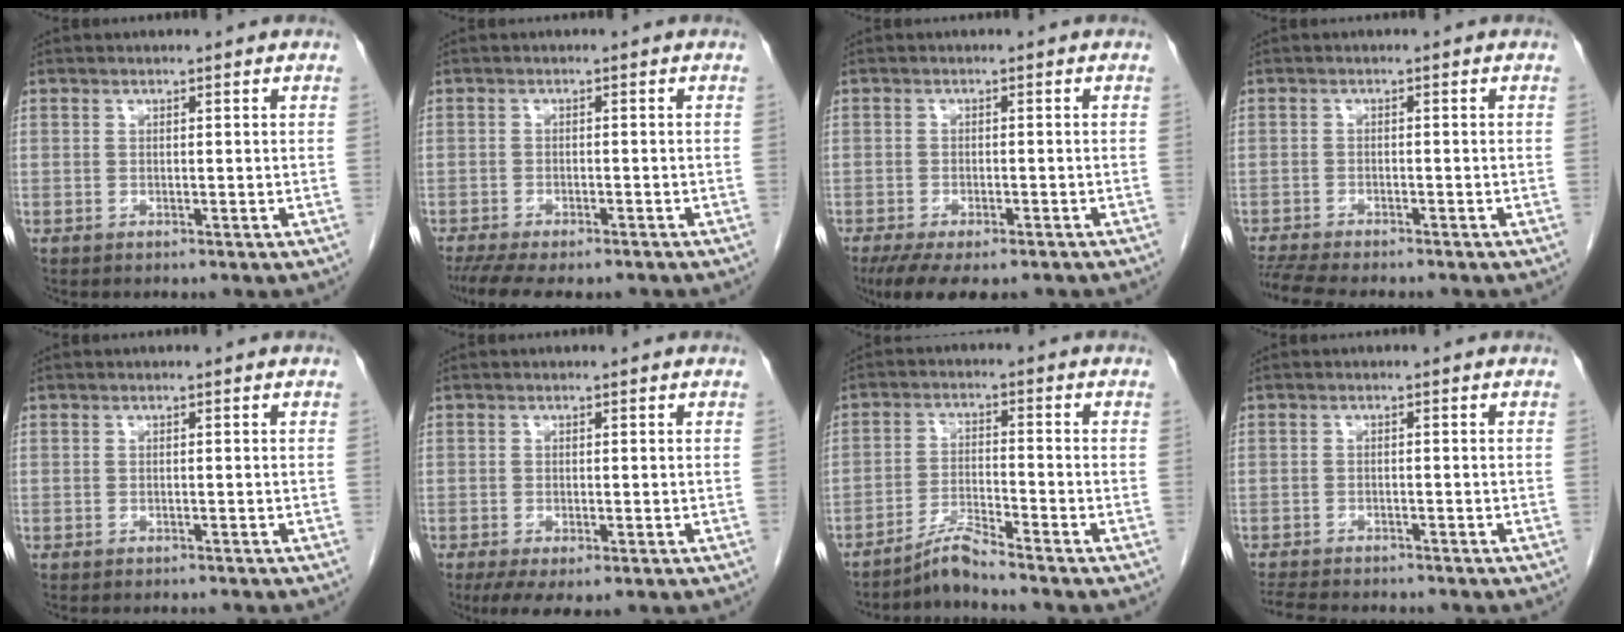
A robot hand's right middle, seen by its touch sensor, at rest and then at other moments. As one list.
[{"total": 10.9, "force": [-9.0, 2.9, 5.4], "torque": [-0.094, -0.011, -0.129]}, {"total": 9.9, "force": [-7.6, 3.1, 5.6], "torque": [-0.086, -0.013, -0.113]}, {"total": 8.4, "force": [-7.5, 0.8, 3.8], "torque": [-0.064, -0.012, -0.118]}, {"total": 3.7, "force": [-3.5, 0.3, 1.3], "torque": [-0.013, -0.005, -0.044]}, {"total": 5.1, "force": [-3.2, 1.5, 3.7], "torque": [-0.061, -0.016, -0.050]}, {"total": 4.5, "force": [-4.1, -1.3, 1.2], "torque": [-0.027, -0.021, -0.082]}, {"total": 9.3, "force": [-8.4, 1.7, 3.5], "torque": [-0.064, -0.013, -0.125]}]